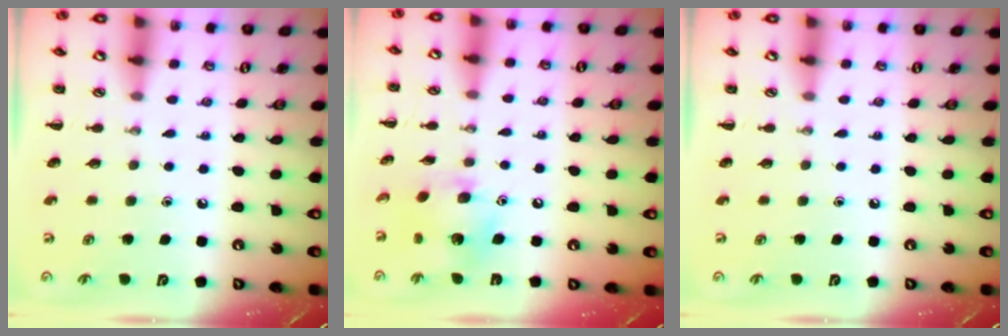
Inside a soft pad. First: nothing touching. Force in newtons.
{"total": 8.1, "press": 8.1, "slide": 0.2}
{"total": 0.0}